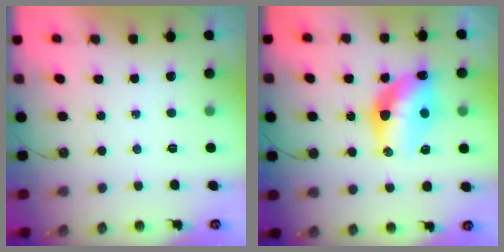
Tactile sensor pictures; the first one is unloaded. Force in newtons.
{"total": 13.2, "press": 13.1, "slide": 1.5}